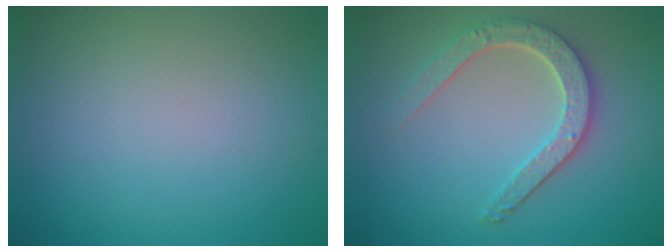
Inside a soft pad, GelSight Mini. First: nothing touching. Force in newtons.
{"total": 3.9, "press": 3.4, "slide": 2.0}